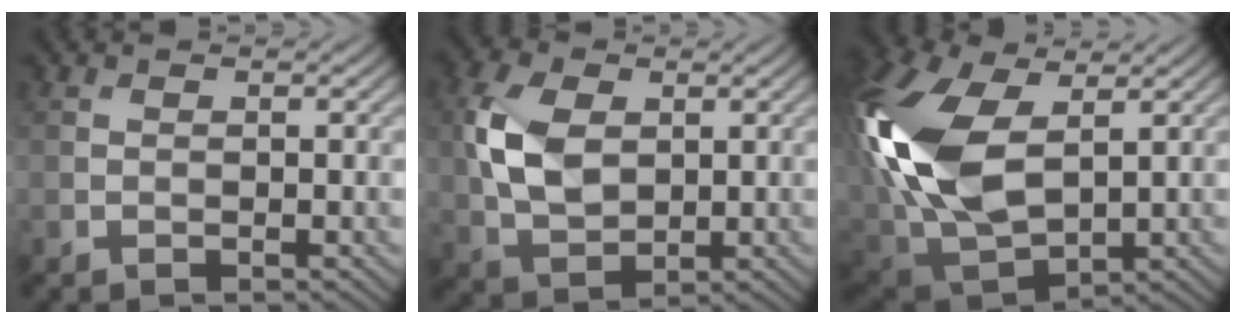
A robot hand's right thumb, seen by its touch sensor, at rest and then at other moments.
{"total": 7.9, "force": [1.3, 5.2, 5.8], "torque": [-0.145, 0.006, 0.025]}
{"total": 17.4, "force": [2.8, 10.8, 13.4], "torque": [-0.356, 0.002, 0.056]}